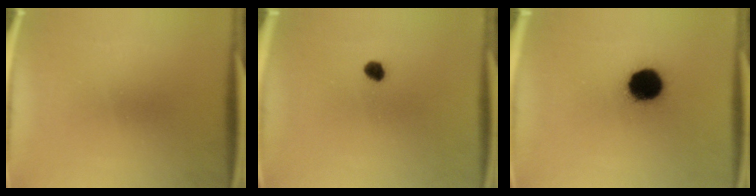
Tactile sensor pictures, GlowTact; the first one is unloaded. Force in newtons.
{"total": 2.2}
{"total": 12.4}